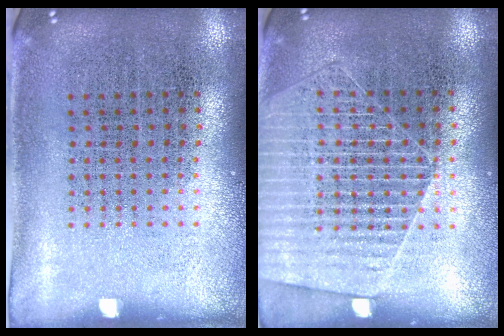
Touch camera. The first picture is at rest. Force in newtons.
{"total": 1.8, "press": 1.6, "slide": 0.7}